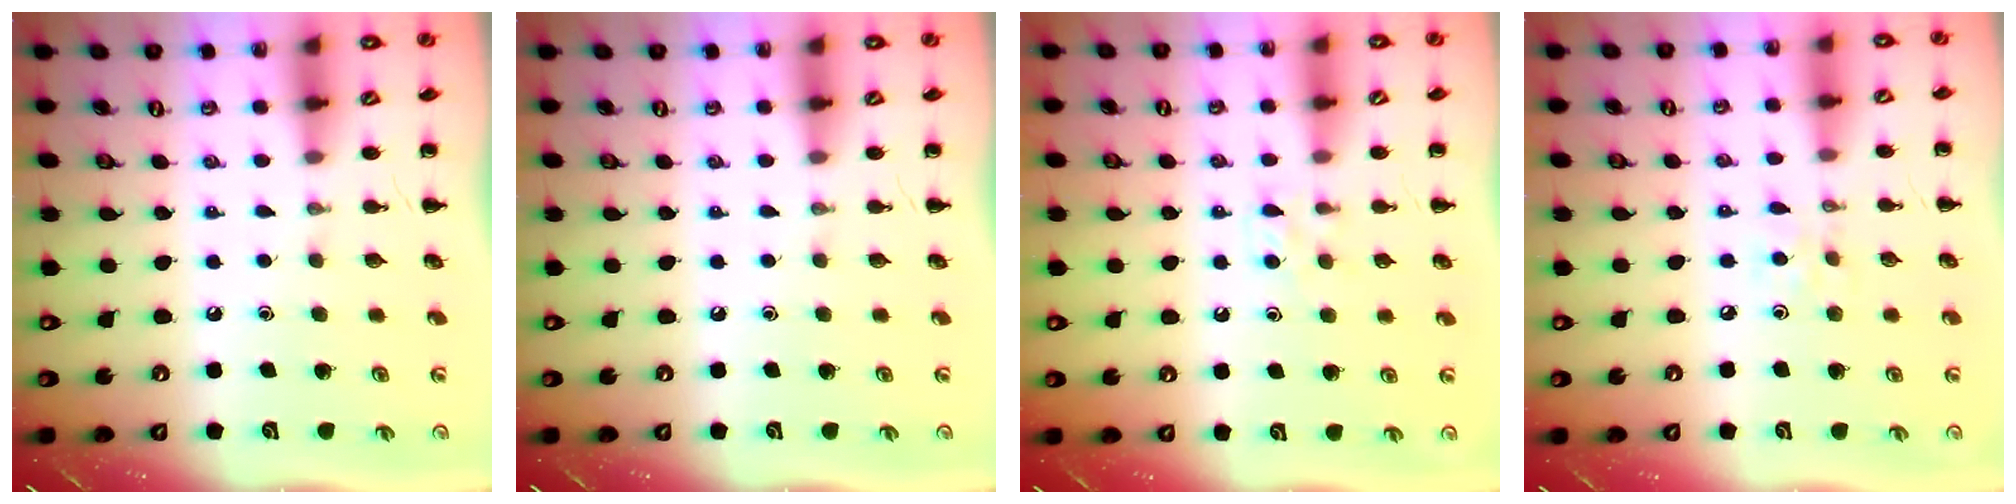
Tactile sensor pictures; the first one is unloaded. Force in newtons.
{"total": 0.0}
{"total": 3.7, "press": 3.5, "slide": 1.2}
{"total": 3.7, "press": 3.5, "slide": 1.4}